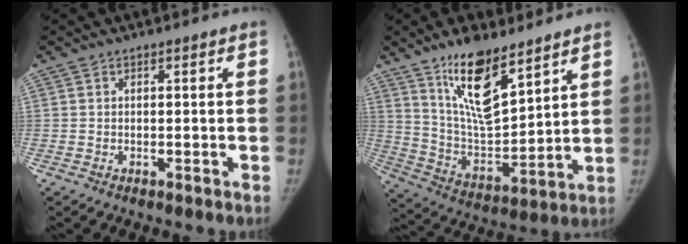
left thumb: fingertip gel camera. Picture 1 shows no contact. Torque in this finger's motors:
{"motor_torque": [1.34, -0.22, 1.63, -1.14, 0.51]}